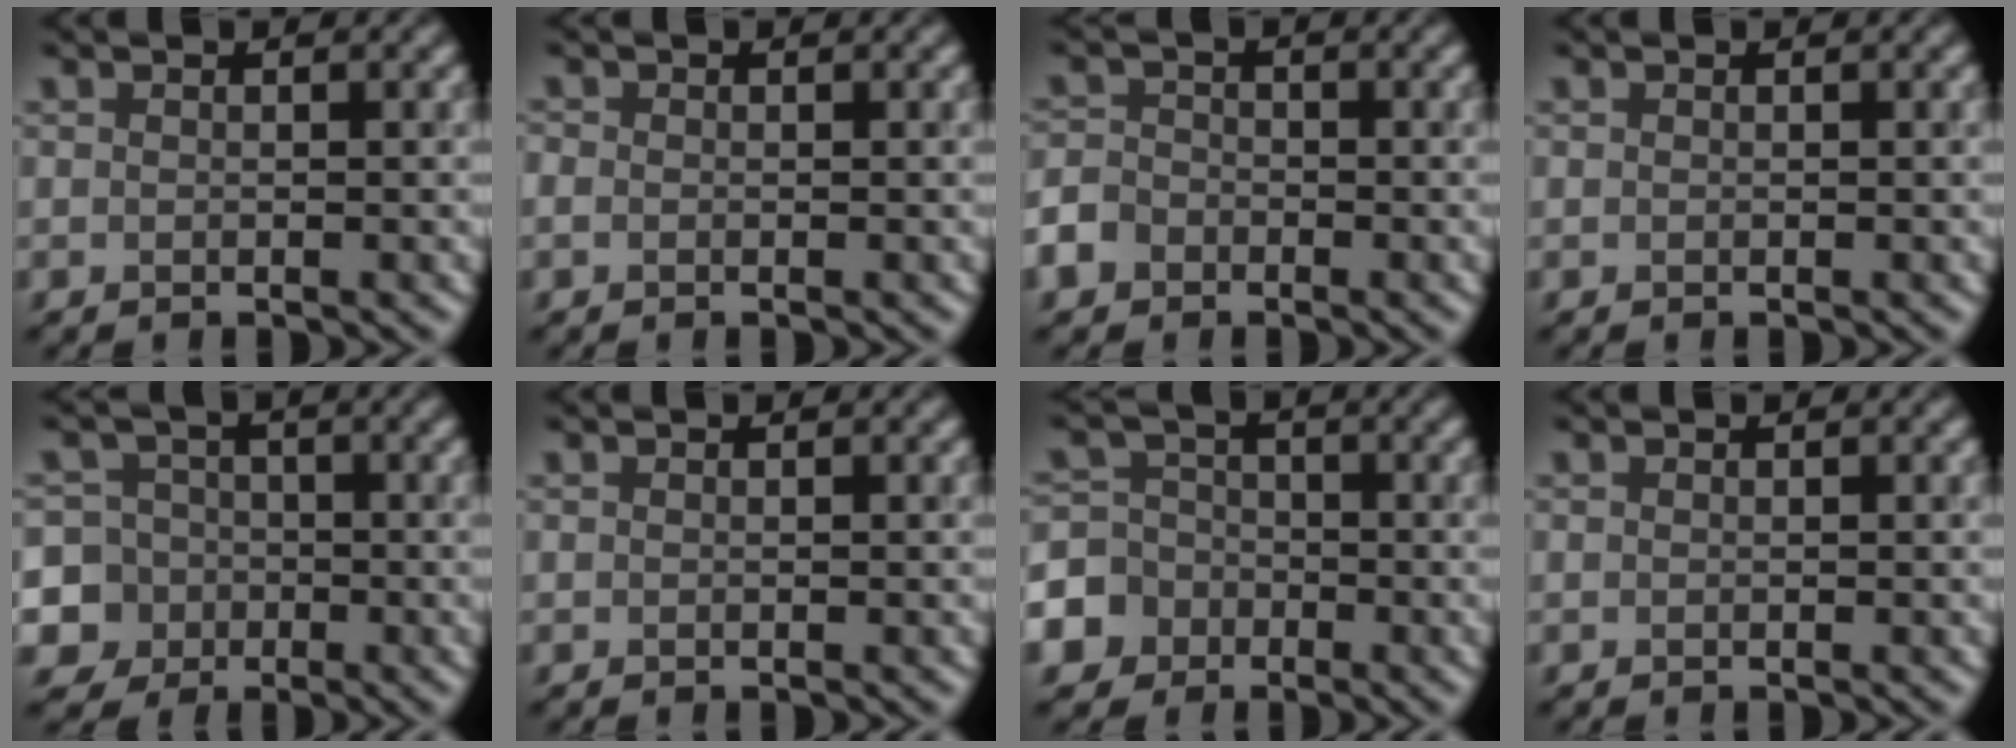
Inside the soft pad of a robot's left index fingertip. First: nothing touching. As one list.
[{"total": 0.7, "force": [-0.2, 0.6, 0.2], "torque": [-0.004, -0.003, -0.007]}, {"total": 3.2, "force": [-1.9, 2.4, 1.0], "torque": [-0.012, -0.006, -0.043]}, {"total": 0.0}, {"total": 9.5, "force": [-3.3, 8.8, 1.7], "torque": [-0.047, -0.012, -0.091]}, {"total": 0.0}, {"total": 7.3, "force": [-3.5, 6.3, 1.2], "torque": [-0.029, -0.005, -0.086]}, {"total": 0.0}]